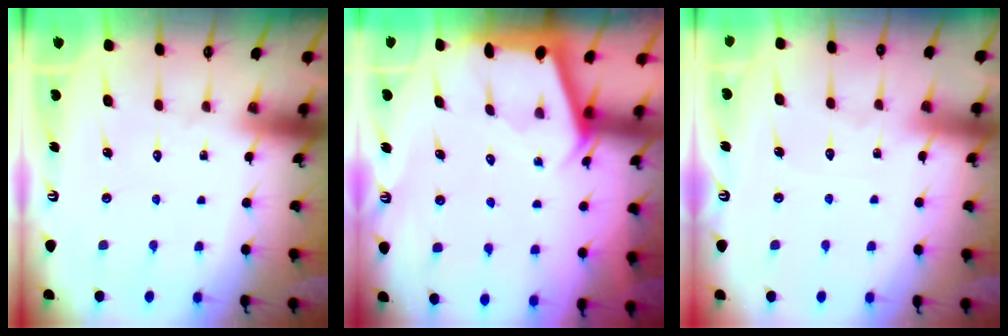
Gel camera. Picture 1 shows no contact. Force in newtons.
{"total": 2.1, "press": 2.1, "slide": 0.4}
{"total": 3.4, "press": 3.4, "slide": 0.5}